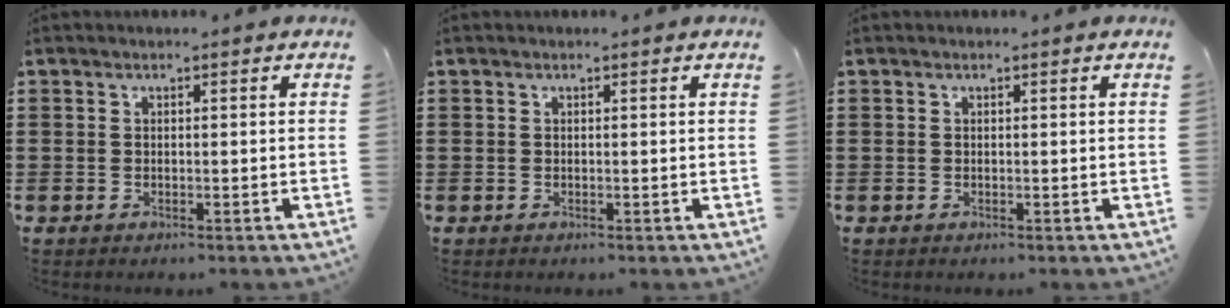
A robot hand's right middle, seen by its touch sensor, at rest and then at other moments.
{"total": 0.0}
{"total": 0.0}